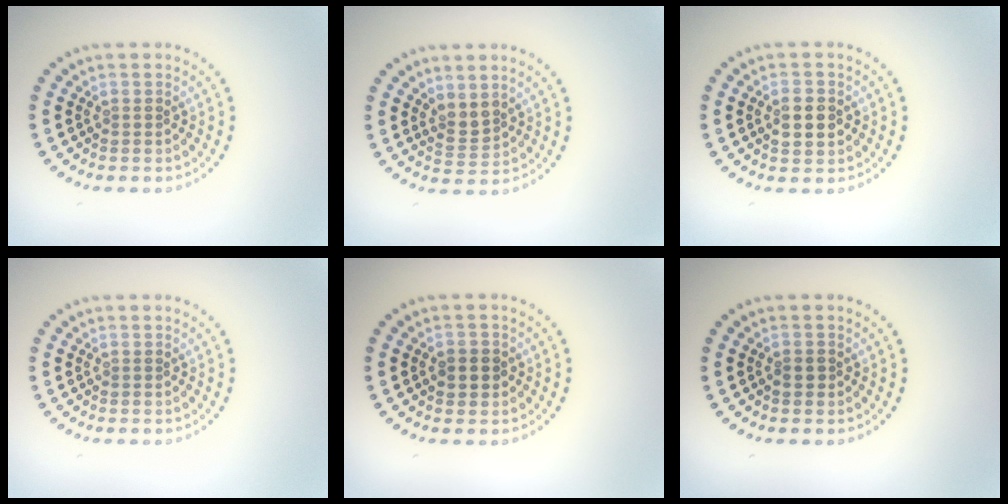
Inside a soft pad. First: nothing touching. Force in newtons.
{"total": 1.9, "press": 1.5, "slide": 1.1}
{"total": 2.9, "press": 2.9, "slide": 0.2}
{"total": 0.0}
{"total": 1.8, "press": 1.8, "slide": 0.3}
{"total": 1.0, "press": 1.0, "slide": 0.3}